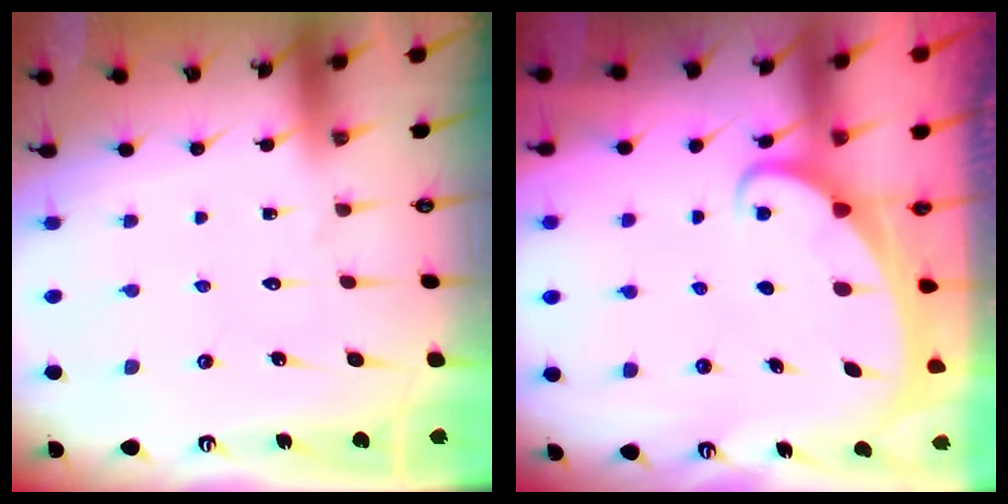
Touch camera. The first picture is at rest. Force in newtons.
{"total": 1.9, "press": 1.9, "slide": 0.2}